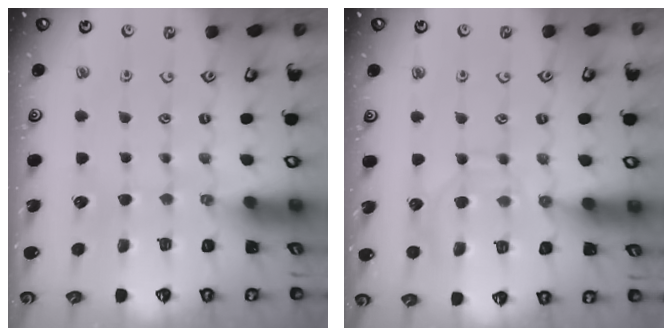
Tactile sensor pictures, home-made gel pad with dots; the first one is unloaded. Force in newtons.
{"total": 9.7, "press": 9.7, "slide": 0.8}